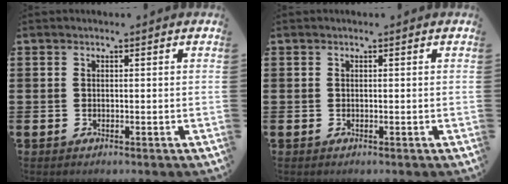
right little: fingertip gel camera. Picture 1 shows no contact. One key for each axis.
{"total": 0.0}